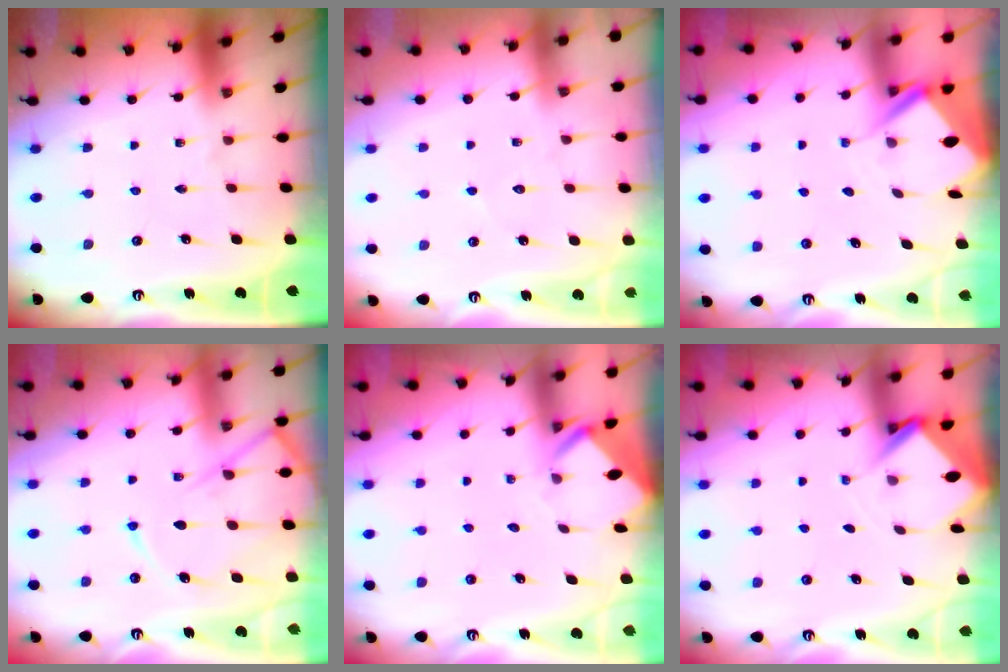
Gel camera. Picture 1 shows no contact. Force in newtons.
{"total": 5.0, "press": 5.0, "slide": 0.5}
{"total": 4.4, "press": 4.4, "slide": 0.4}
{"total": 10.9, "press": 10.8, "slide": 1.2}
{"total": 3.2, "press": 3.2, "slide": 0.2}
{"total": 2.9, "press": 2.9, "slide": 0.2}